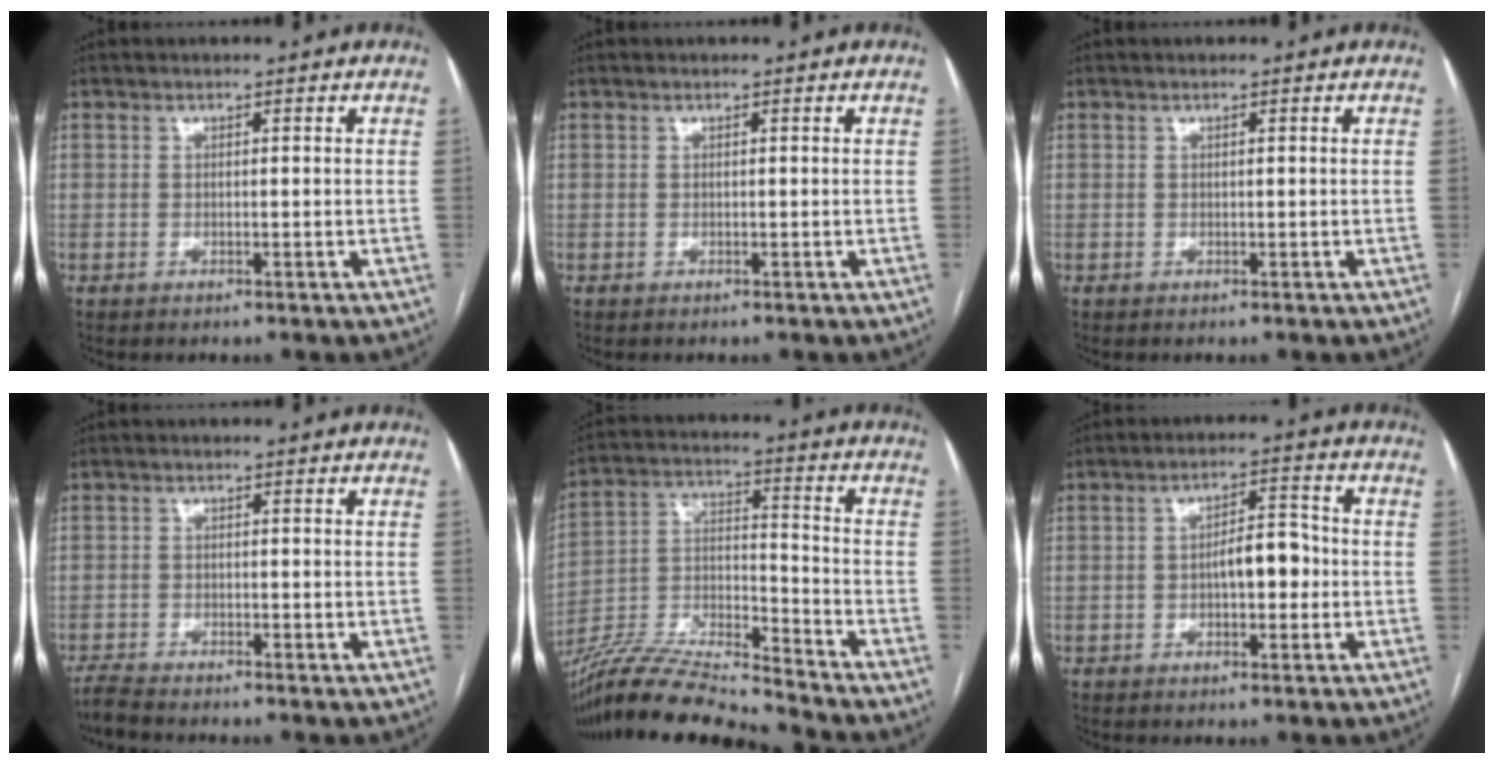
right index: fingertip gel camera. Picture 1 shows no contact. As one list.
[{"total": 0.0}, {"total": 0.0}, {"total": 2.1, "force": [-2.1, -0.2, 0.3], "torque": [-0.014, -0.013, -0.042]}, {"total": 15.0, "force": [-14.3, -0.2, 4.6], "torque": [-0.086, 0.016, -0.269]}, {"total": 5.6, "force": [-0.9, 2.3, 5.1], "torque": [-0.080, 0.017, -0.014]}]